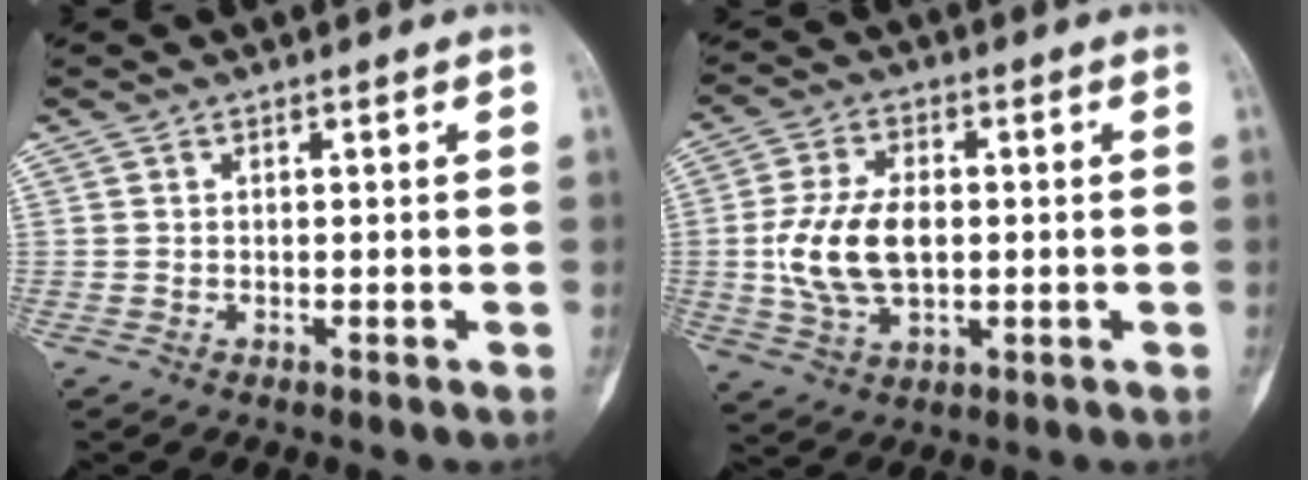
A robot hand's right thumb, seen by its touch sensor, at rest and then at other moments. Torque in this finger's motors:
{"motor_torque": [1.97, 1.52, 1.23, -0.39, 0.12]}